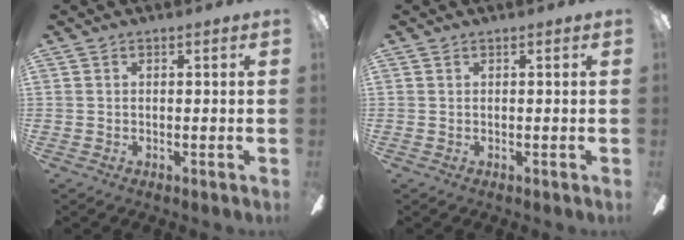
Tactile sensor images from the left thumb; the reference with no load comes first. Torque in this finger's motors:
{"motor_torque": [0.00, 0.00, 0.06, -0.06, 0.00]}